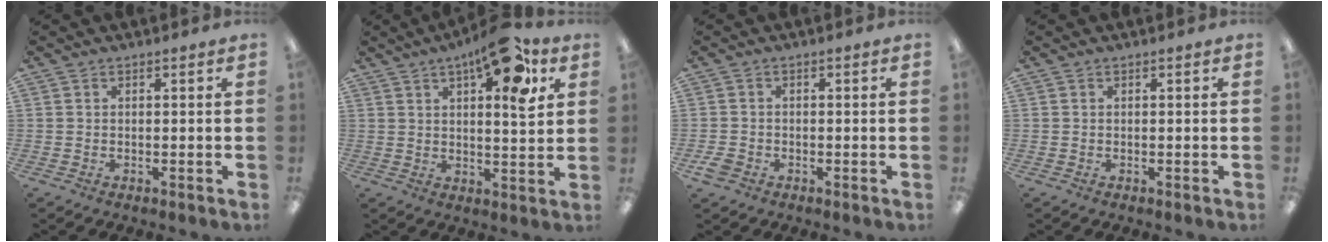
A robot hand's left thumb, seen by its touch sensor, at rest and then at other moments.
{"total": 14.1, "force": [8.0, 4.5, 10.8], "torque": [-0.139, -0.046, 0.122]}
{"total": 2.7, "force": [-1.8, 1.9, 0.8], "torque": [-0.016, 0.003, -0.035]}
{"total": 0.0}